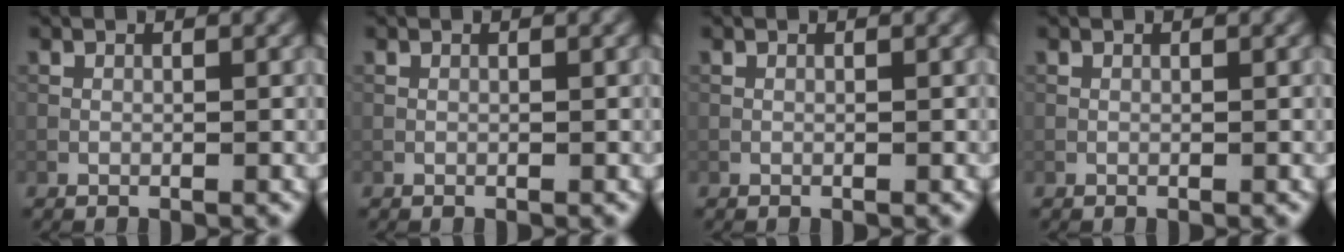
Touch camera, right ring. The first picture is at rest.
{"total": 0.0}
{"total": 0.0}
{"total": 0.0}